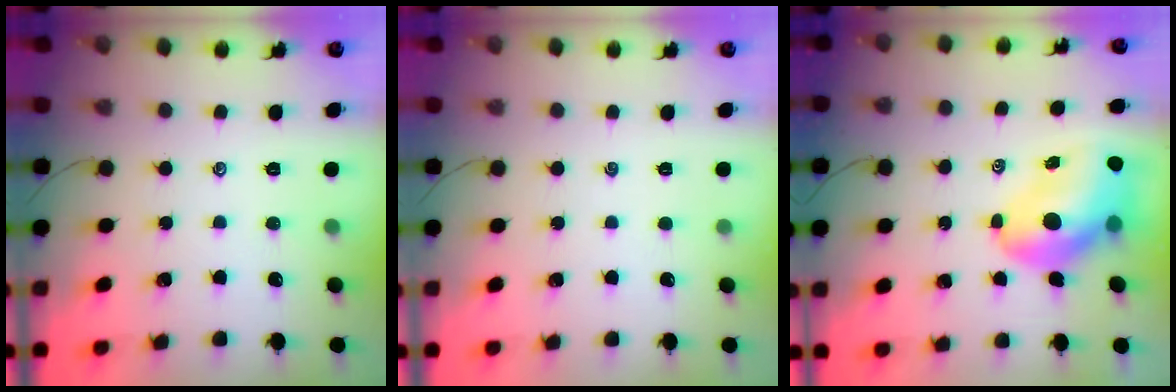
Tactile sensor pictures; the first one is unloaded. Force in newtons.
{"total": 0.0}
{"total": 12.7, "press": 12.1, "slide": 3.8}